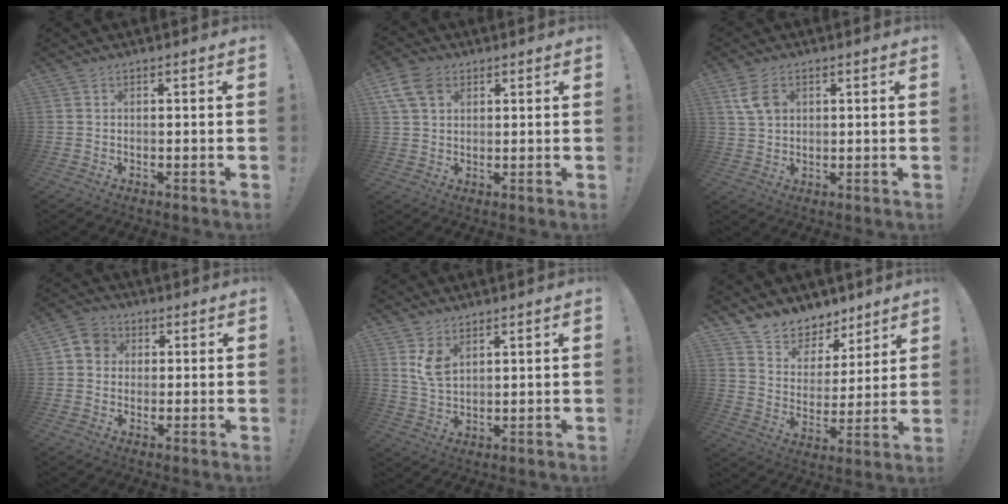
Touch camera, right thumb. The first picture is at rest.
{"total": 8.9, "force": [4.0, 6.2, 5.1], "torque": [-0.097, 0.000, 0.080]}
{"total": 6.6, "force": [2.4, 4.7, 4.0], "torque": [-0.076, -0.001, 0.049]}
{"total": 6.3, "force": [1.0, 5.7, 2.3], "torque": [-0.034, 0.009, 0.022]}
{"total": 6.3, "force": [3.2, 3.6, 4.1], "torque": [-0.070, -0.020, 0.058]}
{"total": 8.8, "force": [7.2, 5.0, 0.8], "torque": [-0.023, -0.065, 0.138]}